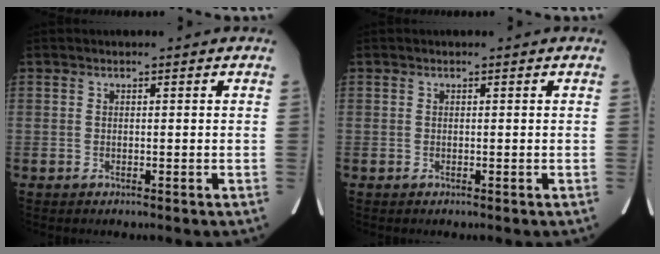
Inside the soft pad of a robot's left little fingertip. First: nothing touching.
{"total": 0.0}